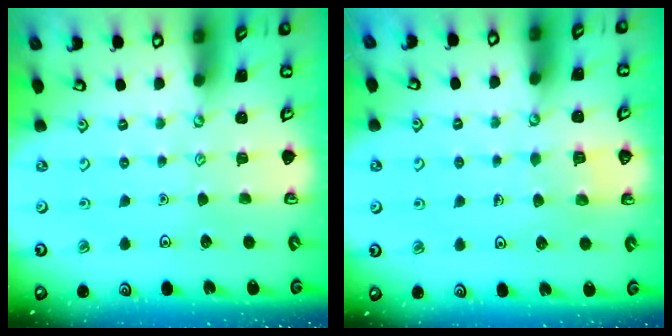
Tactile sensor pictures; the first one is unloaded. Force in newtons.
{"total": 3.0, "press": 3.0, "slide": 0.2}